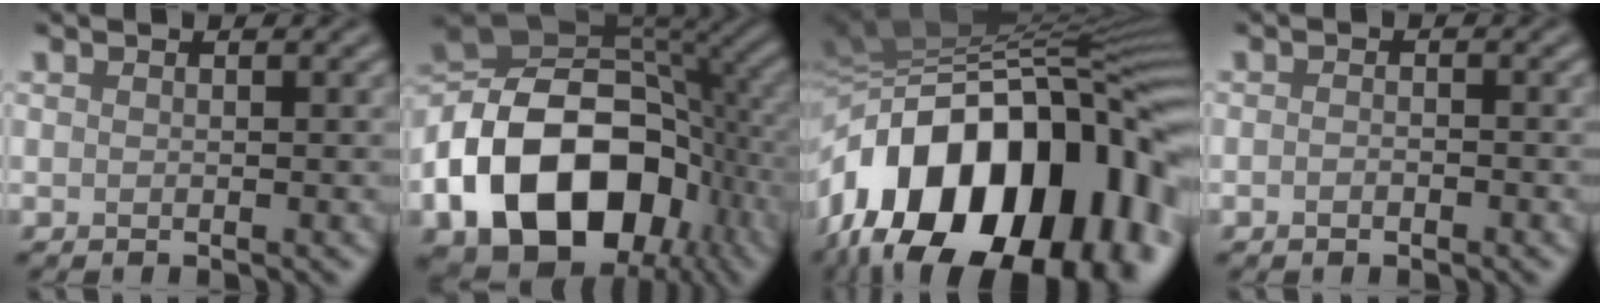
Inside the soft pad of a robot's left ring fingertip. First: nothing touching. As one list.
[{"total": 17.2, "force": [-6.1, 11.8, 11.0], "torque": [-0.200, -0.013, -0.107]}, {"total": 20.4, "force": [-7.1, 11.6, 15.2], "torque": [-0.247, 0.004, -0.110]}, {"total": 1.0, "force": [-0.6, 0.5, 0.7], "torque": [-0.012, 0.000, -0.011]}]